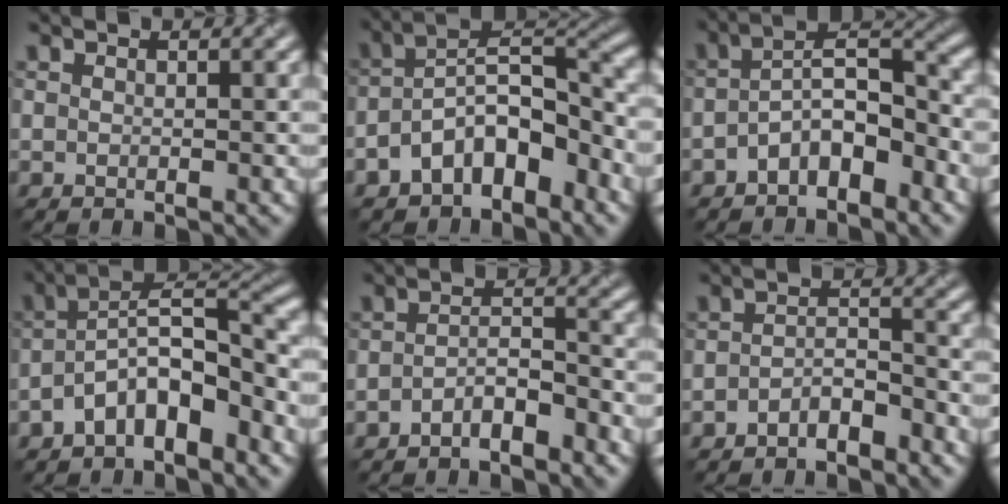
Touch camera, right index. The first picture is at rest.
{"total": 7.1, "force": [-3.6, 3.5, 5.0], "torque": [-0.075, 0.021, -0.076]}
{"total": 5.5, "force": [-2.6, 2.4, 4.2], "torque": [-0.069, 0.018, -0.055]}
{"total": 6.7, "force": [-3.3, 2.7, 5.1], "torque": [-0.086, 0.023, -0.069]}
{"total": 3.0, "force": [-2.1, 0.8, 2.0], "torque": [-0.038, 0.011, -0.044]}
{"total": 2.5, "force": [-1.9, 0.7, 1.4], "torque": [-0.028, 0.009, -0.042]}